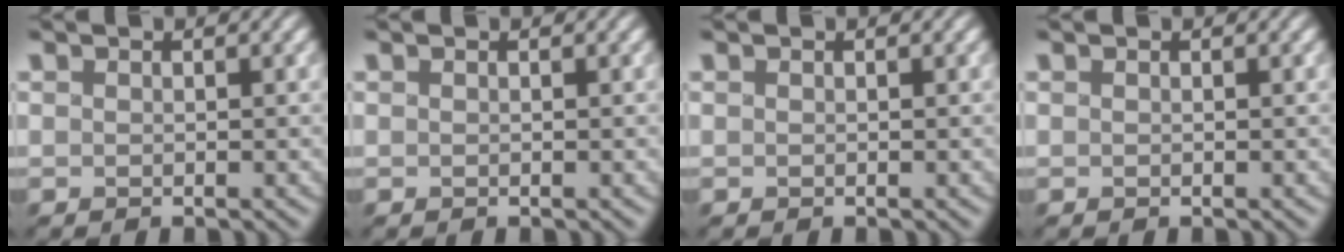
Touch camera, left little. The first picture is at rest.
{"total": 0.0}
{"total": 0.0}
{"total": 0.0}